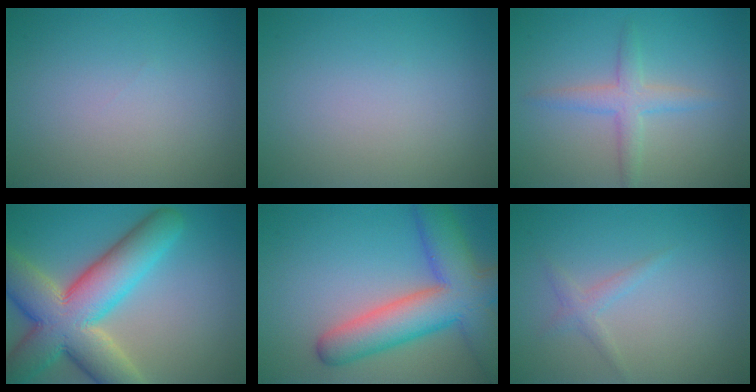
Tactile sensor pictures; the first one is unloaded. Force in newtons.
{"total": 0.0}
{"total": 2.7, "press": 2.7, "slide": 0.0}
{"total": 12.1, "press": 12.0, "slide": 0.8}
{"total": 9.6, "press": 9.6, "slide": 0.6}
{"total": 1.3, "press": 1.3, "slide": 0.1}